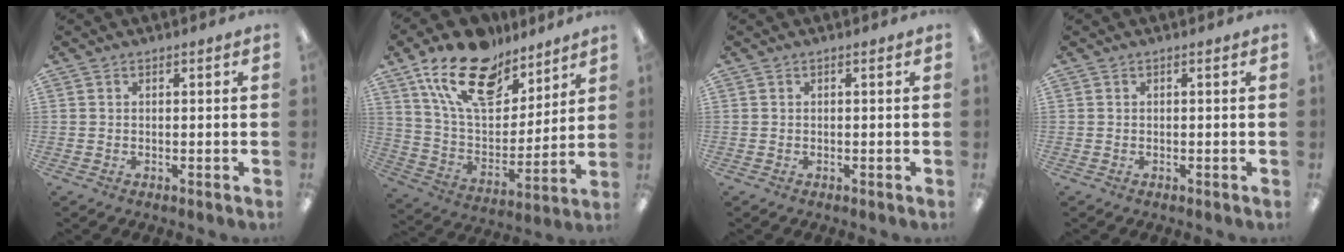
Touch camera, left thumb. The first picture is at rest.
{"total": 20.7, "force": [13.9, 10.6, 11.2], "torque": [-0.209, -0.070, 0.251]}
{"total": 0.0}
{"total": 0.0}